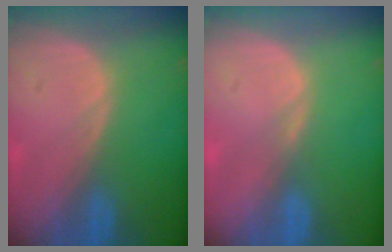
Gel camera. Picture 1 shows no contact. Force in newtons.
{"total": 0.7, "press": 0.7, "slide": 0.2}